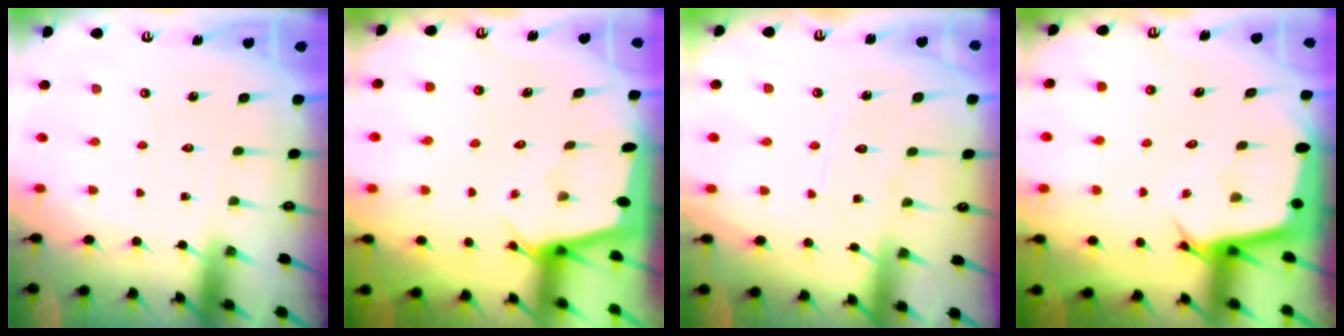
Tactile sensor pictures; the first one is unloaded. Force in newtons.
{"total": 2.3, "press": 2.3, "slide": 0.3}
{"total": 8.1, "press": 8.0, "slide": 0.6}
{"total": 3.3, "press": 3.3, "slide": 0.1}